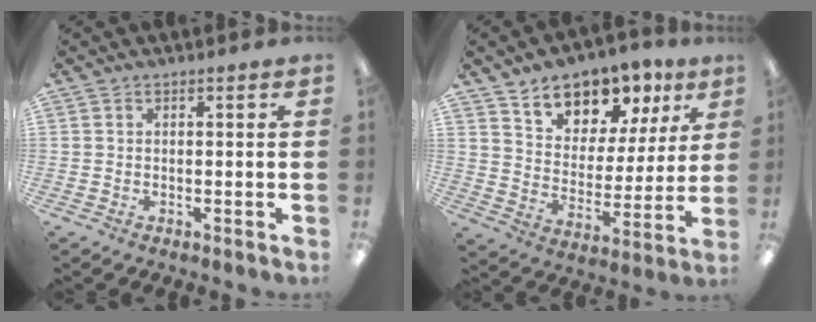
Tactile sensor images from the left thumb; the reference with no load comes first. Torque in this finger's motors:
{"motor_torque": [0.43, 0.65, 1.32, -1.45, 0.09]}